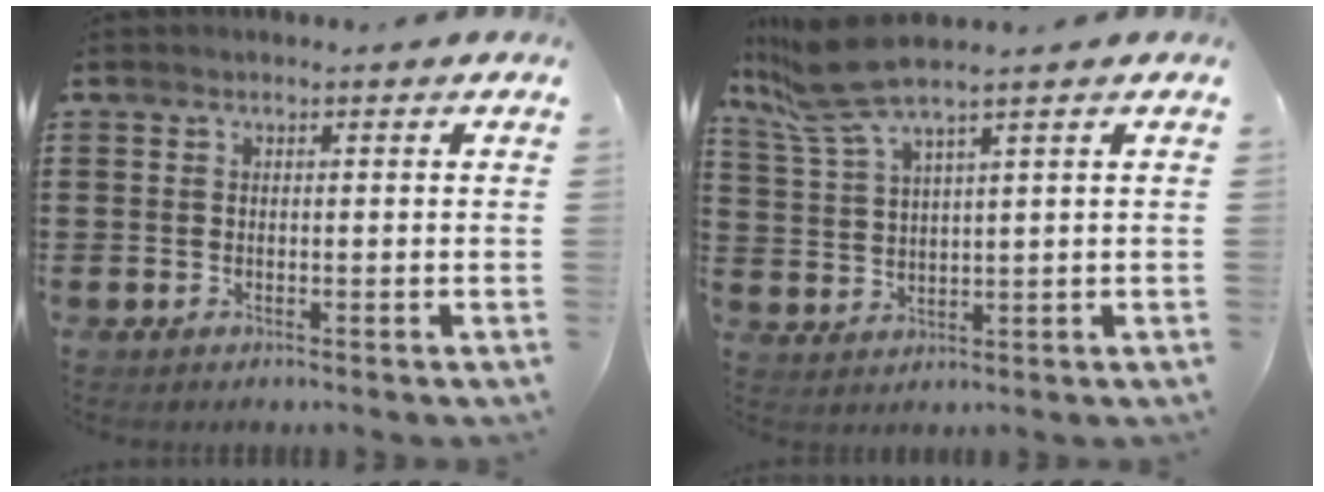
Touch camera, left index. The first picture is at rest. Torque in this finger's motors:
{"motor_torque": [1.03, -1.11, 0.31, 0.11]}